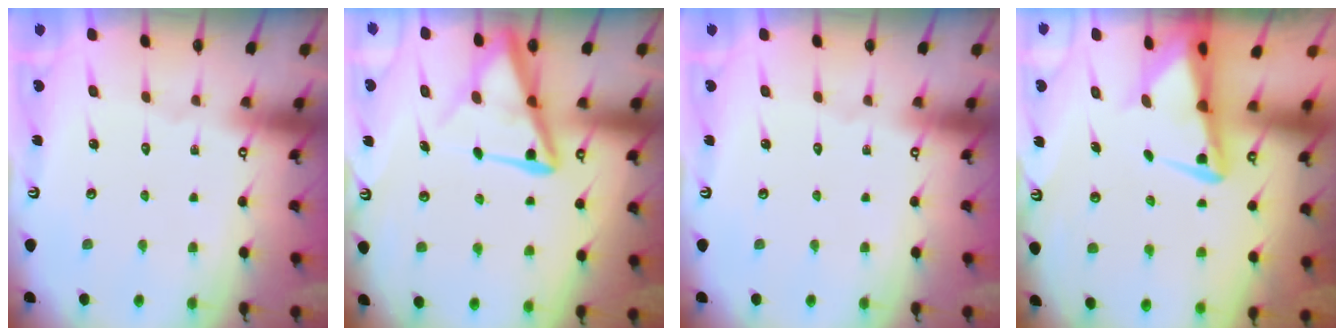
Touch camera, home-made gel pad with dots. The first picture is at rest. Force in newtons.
{"total": 10.2, "press": 10.1, "slide": 1.1}
{"total": 0.0}
{"total": 4.5, "press": 4.4, "slide": 0.8}